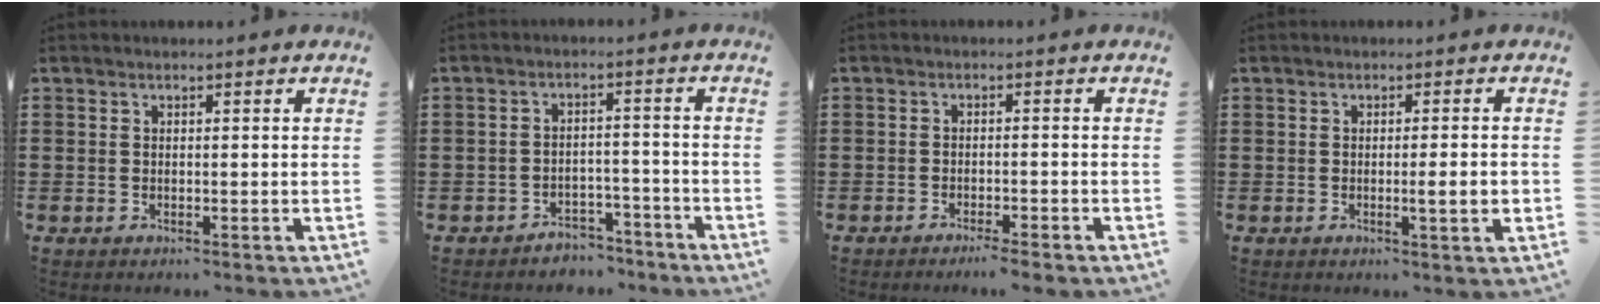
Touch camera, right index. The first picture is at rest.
{"total": 3.4, "force": [-3.2, 1.0, 0.2], "torque": [-0.009, 0.005, -0.067]}
{"total": 1.9, "force": [-1.7, -0.2, 1.0], "torque": [-0.016, 0.000, -0.031]}
{"total": 3.4, "force": [-0.5, 0.1, 3.3], "torque": [-0.048, -0.009, -0.012]}